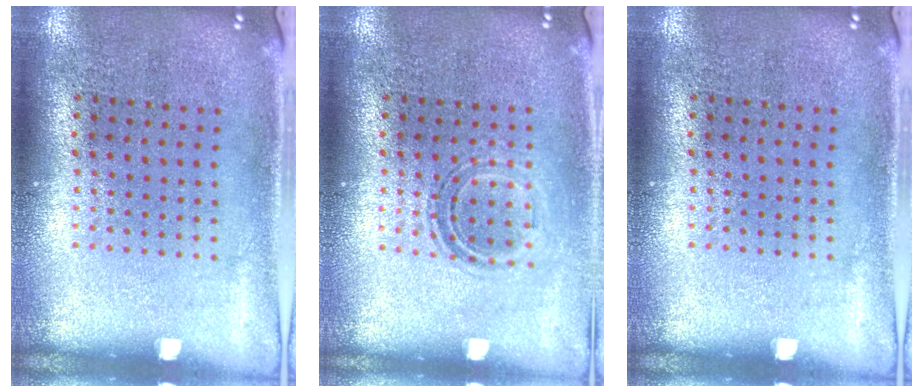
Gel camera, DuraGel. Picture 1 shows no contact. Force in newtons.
{"total": 1.1, "press": 0.9, "slide": 0.7}
{"total": 0.0}